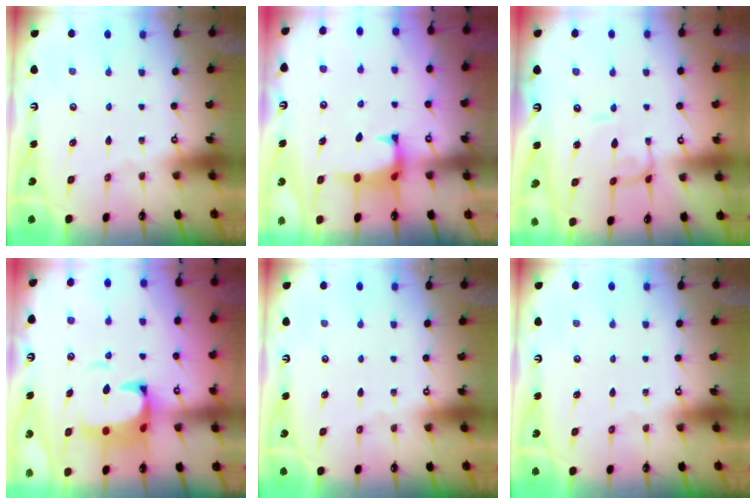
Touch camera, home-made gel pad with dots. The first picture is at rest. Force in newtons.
{"total": 1.1, "press": 0.8, "slide": 0.8}
{"total": 0.9, "press": 0.8, "slide": 0.4}
{"total": 5.1, "press": 4.9, "slide": 1.5}
{"total": 0.0}
{"total": 0.0}